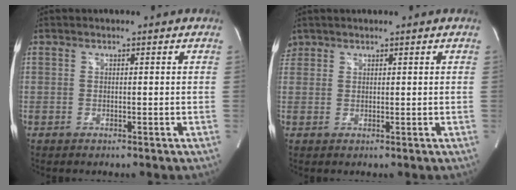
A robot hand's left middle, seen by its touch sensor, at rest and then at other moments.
{"total": 2.0, "force": [1.5, 1.3, 0.0], "torque": [-0.001, 0.014, 0.030]}